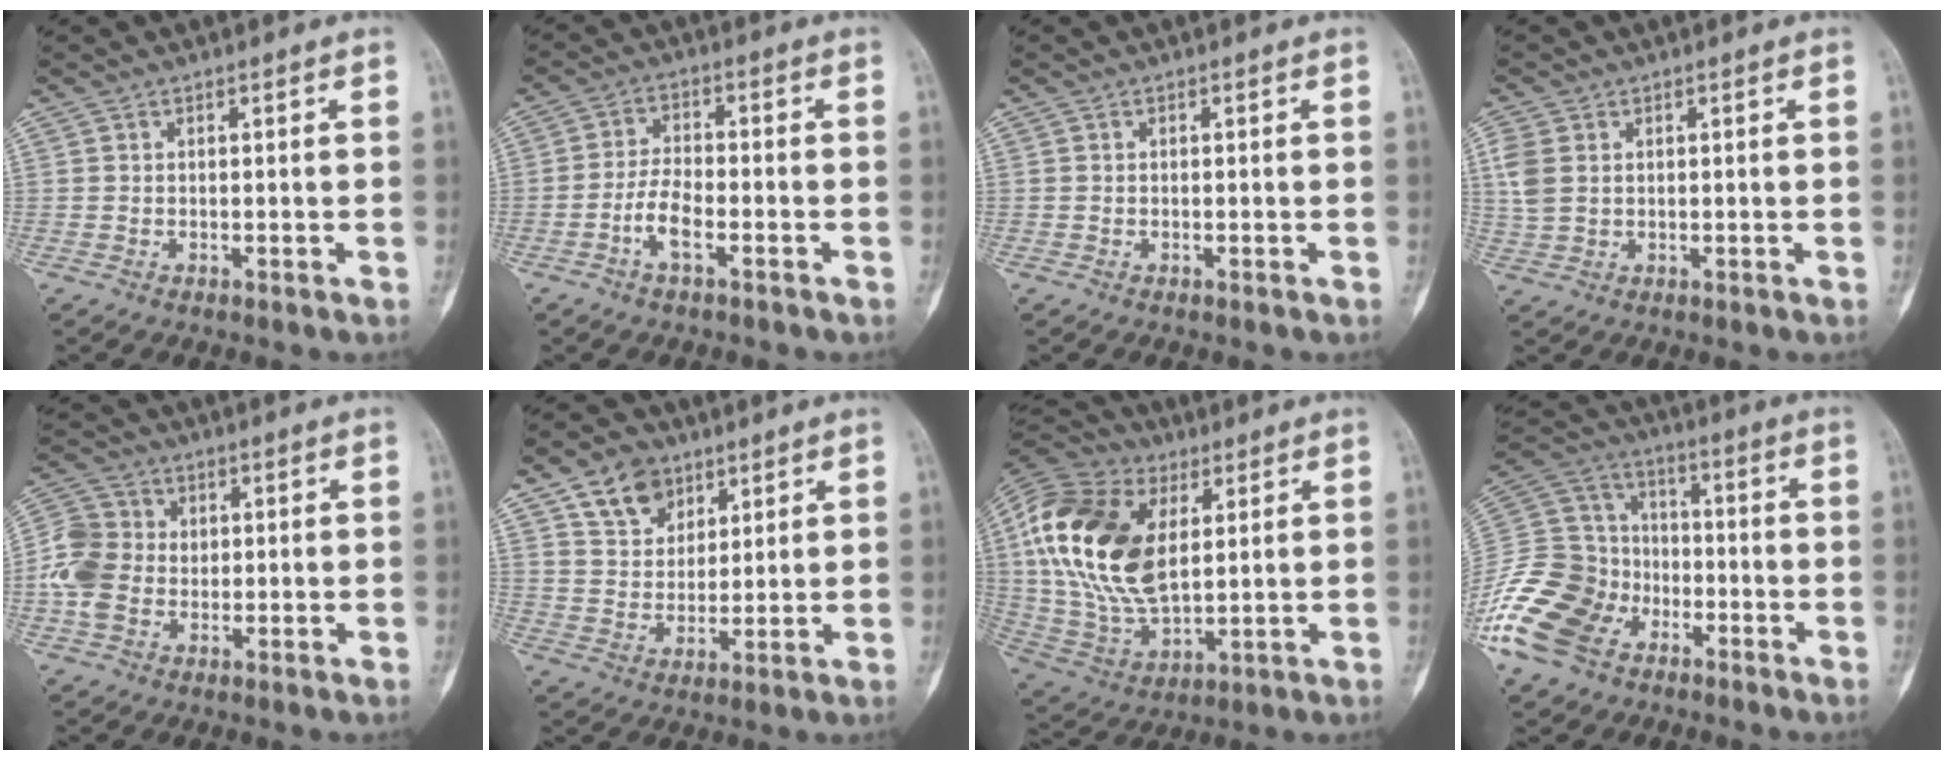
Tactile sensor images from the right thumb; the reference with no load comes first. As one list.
[{"total": 5.9, "force": [-2.7, 2.4, 4.6], "torque": [-0.093, 0.022, -0.053]}, {"total": 0.0}, {"total": 4.7, "force": [1.1, 3.4, 3.2], "torque": [-0.080, 0.004, 0.025]}, {"total": 9.1, "force": [-0.3, 7.6, 5.0], "torque": [-0.092, 0.016, -0.013]}, {"total": 9.5, "force": [5.4, 6.7, 3.9], "torque": [-0.042, -0.026, 0.099]}, {"total": 24.3, "force": [5.5, 14.4, 18.8], "torque": [-0.378, -0.016, 0.098]}, {"total": 20.5, "force": [-10.0, 14.7, 10.2], "torque": [-0.210, 0.061, -0.189]}]